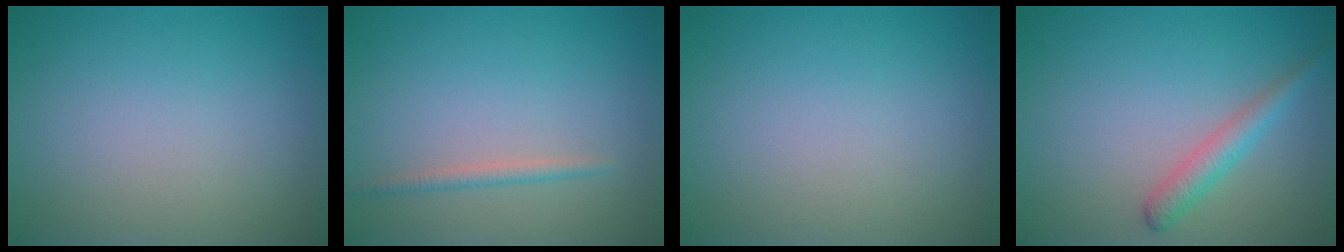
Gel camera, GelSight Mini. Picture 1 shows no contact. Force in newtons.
{"total": 1.1, "press": 1.1, "slide": 0.1}
{"total": 0.0}
{"total": 2.2, "press": 2.2, "slide": 0.1}